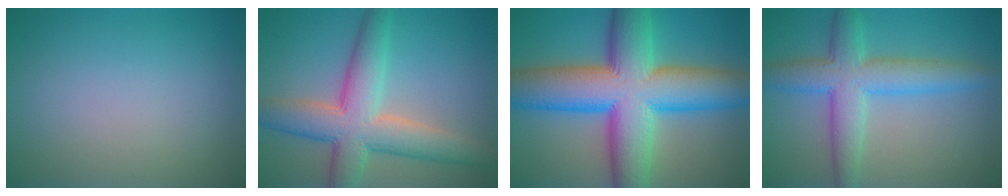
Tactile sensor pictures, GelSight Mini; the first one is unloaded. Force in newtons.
{"total": 7.9, "press": 7.9, "slide": 0.6}
{"total": 14.8, "press": 14.8, "slide": 0.4}
{"total": 6.1, "press": 6.1, "slide": 0.1}